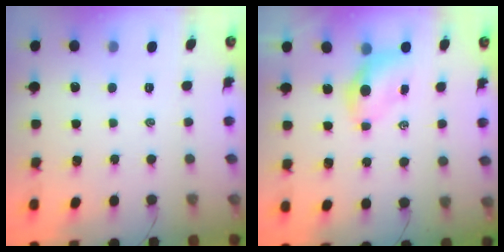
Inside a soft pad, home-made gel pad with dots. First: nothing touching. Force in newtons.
{"total": 4.9, "press": 4.8, "slide": 0.7}